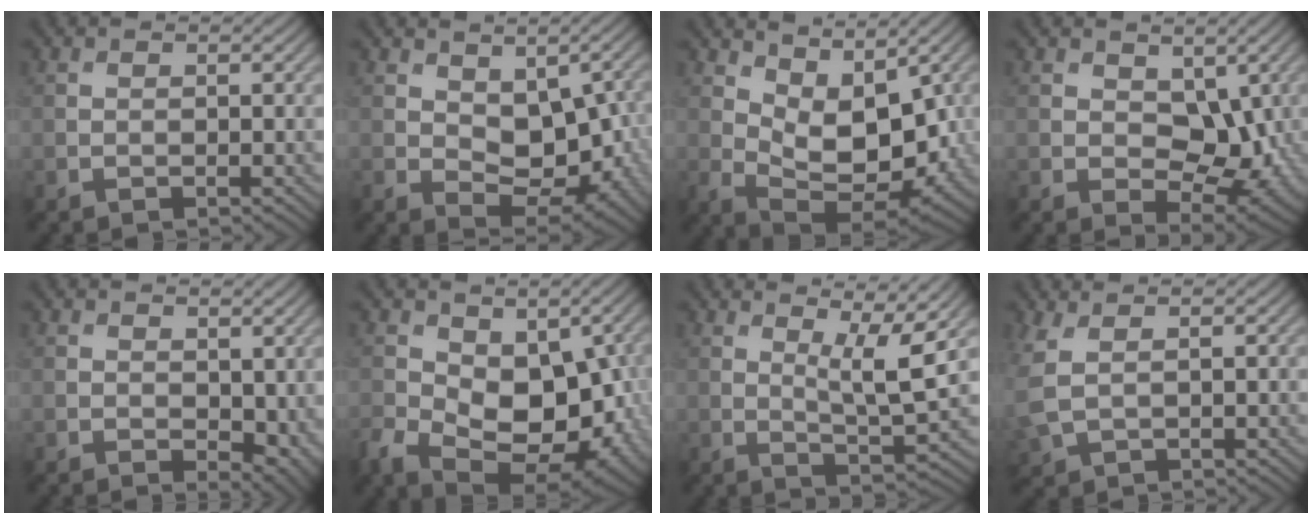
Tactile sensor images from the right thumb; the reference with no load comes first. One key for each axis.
{"total": 7.9, "fx": 0.8, "fy": 5.0, "fz": 6.1, "tx": -0.105, "ty": -0.017, "tz": 0.019}
{"total": 9.2, "fx": 3.2, "fy": 5.0, "fz": 7.1, "tx": -0.142, "ty": -0.012, "tz": 0.059}
{"total": 7.1, "fx": 1.3, "fy": 4.7, "fz": 5.2, "tx": -0.084, "ty": -0.015, "tz": 0.018}
{"total": 4.3, "fx": 0.6, "fy": 2.7, "fz": 3.3, "tx": -0.048, "ty": -0.014, "tz": 0.017}
{"total": 12.7, "fx": -2.0, "fy": 8.3, "fz": 9.3, "tx": -0.174, "ty": -0.036, "tz": -0.027}
{"total": 6.5, "fx": 3.2, "fy": 1.0, "fz": 5.6, "tx": -0.098, "ty": -0.006, "tz": 0.058}
{"total": 3.6, "fx": 1.1, "fy": 1.8, "fz": 2.9, "tx": -0.096, "ty": -0.002, "tz": 0.026}